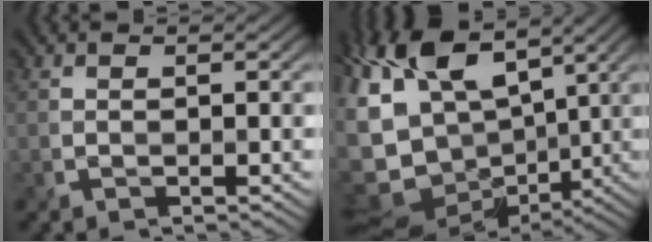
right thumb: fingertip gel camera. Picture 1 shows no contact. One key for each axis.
{"total": 16.3, "fx": 5.5, "fy": 10.0, "fz": 11.7, "tx": -0.251, "ty": 0.004, "tz": 0.118}